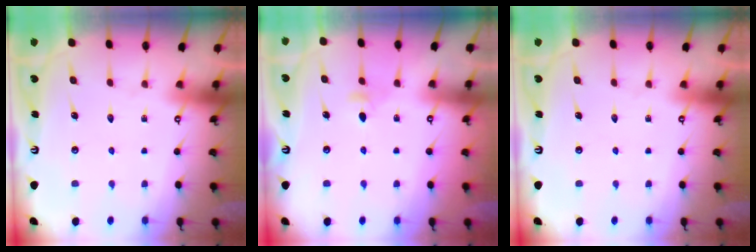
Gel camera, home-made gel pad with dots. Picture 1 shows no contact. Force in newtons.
{"total": 3.1, "press": 2.9, "slide": 0.8}
{"total": 0.0}